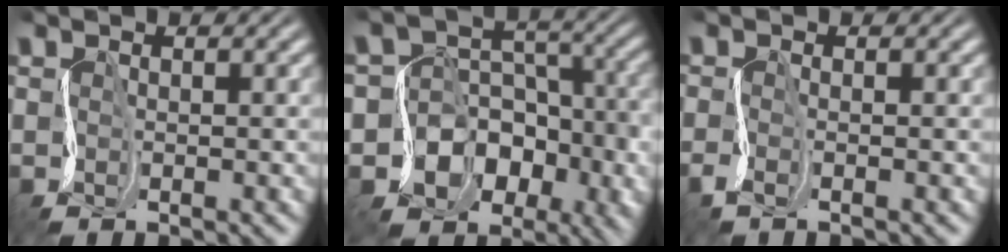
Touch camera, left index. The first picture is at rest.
{"total": 9.4, "force": [-4.1, 7.8, 3.2], "torque": [-0.033, 0.007, -0.084]}
{"total": 0.8, "force": [-0.5, 0.0, 0.6], "torque": [-0.020, -0.003, -0.015]}